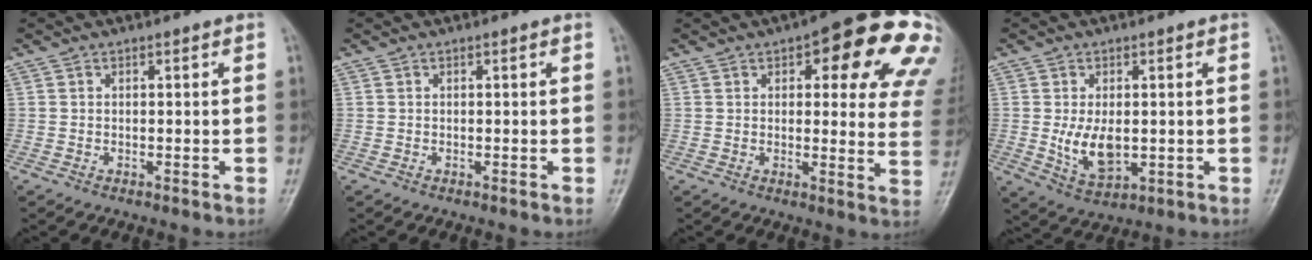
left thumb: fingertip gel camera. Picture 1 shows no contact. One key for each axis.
{"total": 0.0}
{"total": 20.2, "fx": 9.3, "fy": 7.3, "fz": 16.4, "tx": -0.158, "ty": -0.019, "tz": 0.099}
{"total": 7.2, "fx": -0.2, "fy": 4.3, "fz": 5.8, "tx": -0.095, "ty": -0.016, "tz": 0.009}